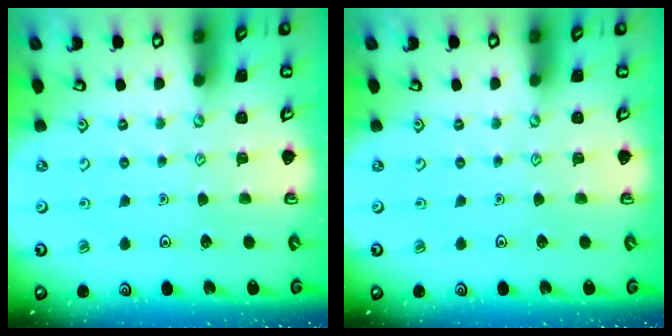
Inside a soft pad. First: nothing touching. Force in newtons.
{"total": 0.0}